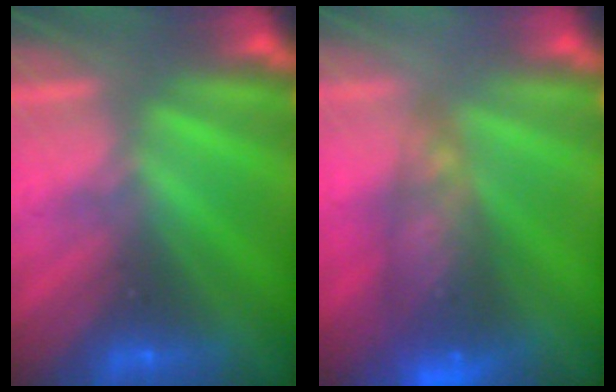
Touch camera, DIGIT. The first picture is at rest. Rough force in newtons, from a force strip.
{"total": 8.2}